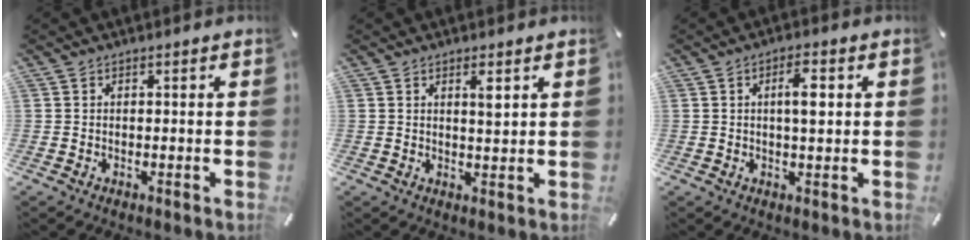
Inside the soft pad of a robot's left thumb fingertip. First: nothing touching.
{"total": 3.1, "force": [1.6, 0.6, 2.7], "torque": [-0.042, -0.006, 0.022]}
{"total": 5.5, "force": [0.9, 1.8, 5.1], "torque": [-0.086, 0.002, 0.008]}